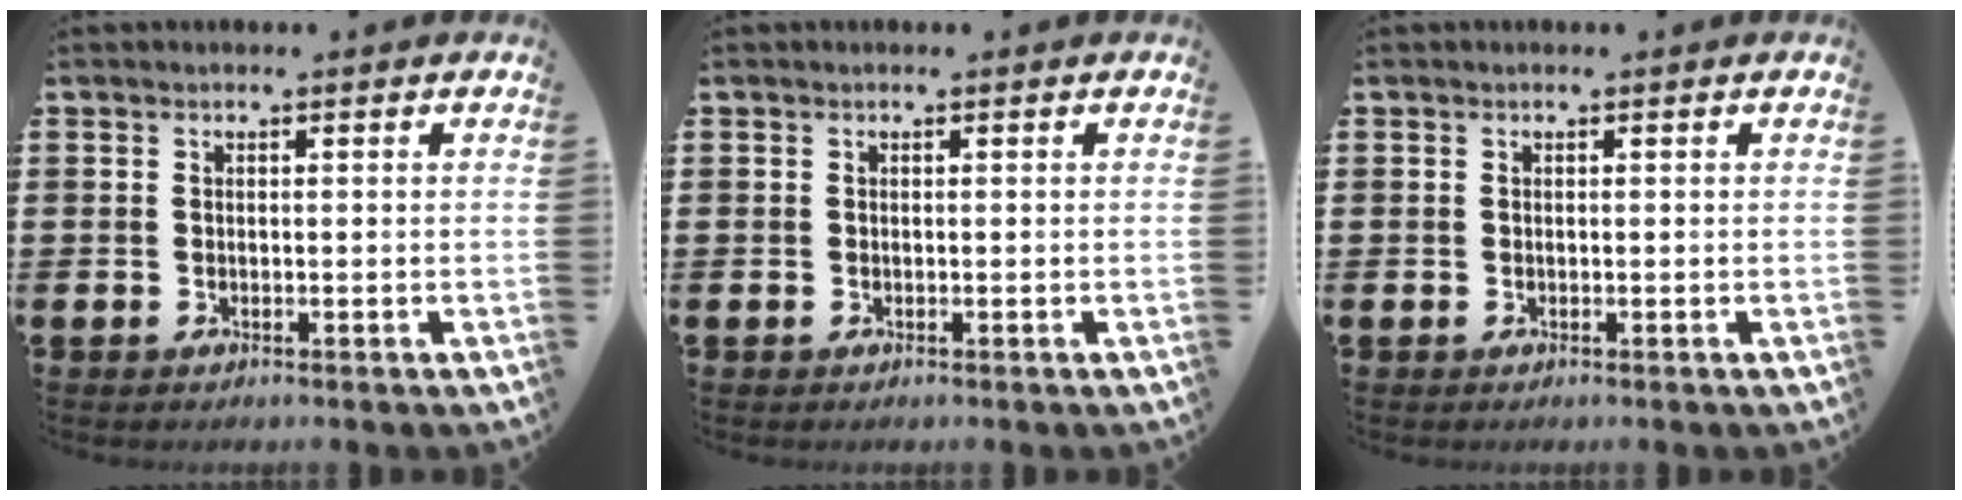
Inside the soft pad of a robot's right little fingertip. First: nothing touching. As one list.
[{"total": 0.0}, {"total": 0.0}]